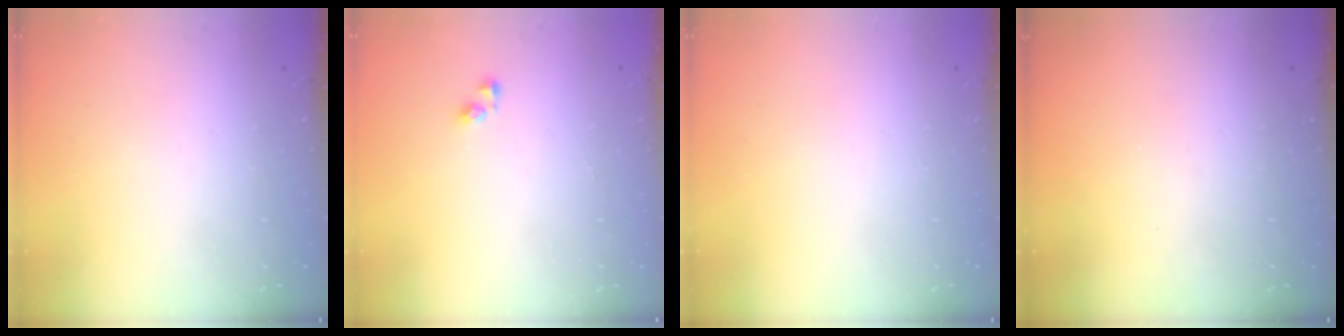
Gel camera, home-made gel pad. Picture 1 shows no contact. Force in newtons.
{"total": 3.4, "press": 3.4, "slide": 0.2}
{"total": 0.0}
{"total": 0.0}